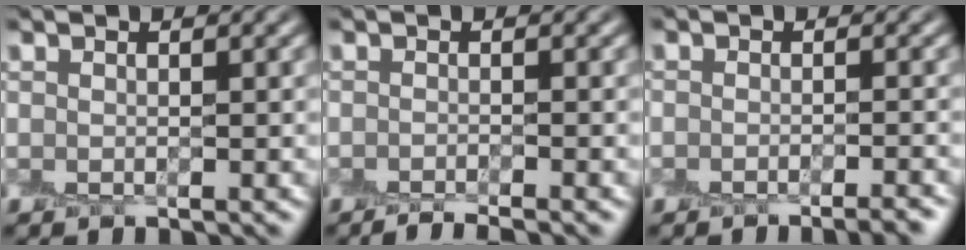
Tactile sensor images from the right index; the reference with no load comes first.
{"total": 1.5, "force": [-1.4, -0.3, 0.4], "torque": [0.001, 0.000, -0.025]}
{"total": 2.5, "force": [-2.3, 0.5, 0.7], "torque": [-0.001, 0.005, -0.032]}